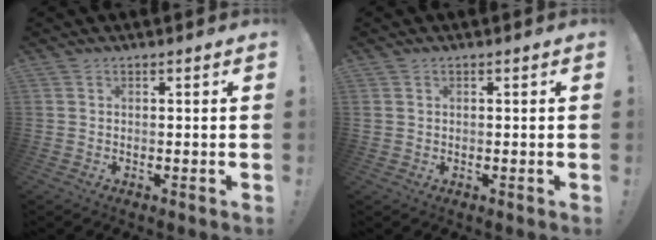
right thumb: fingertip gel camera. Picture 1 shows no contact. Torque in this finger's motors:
{"motor_torque": [0.11, 0.01, -0.20, 0.10, -0.10]}